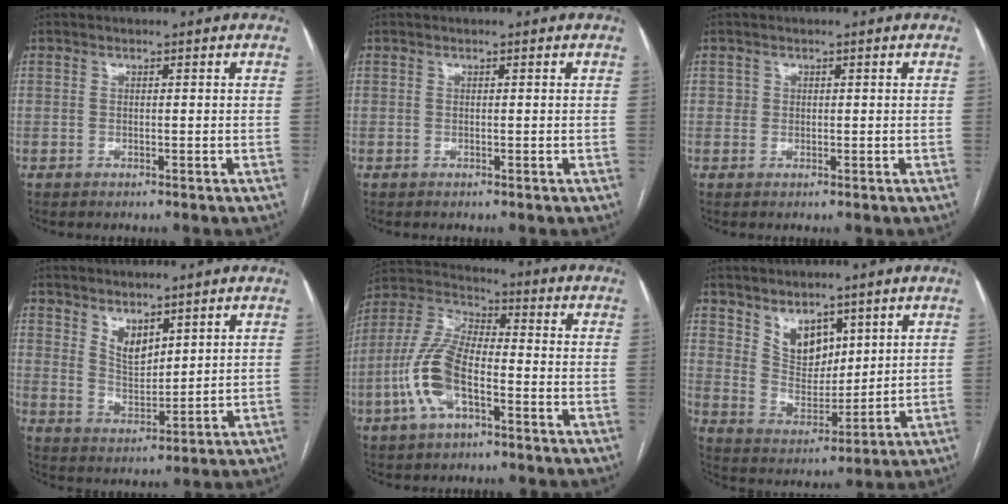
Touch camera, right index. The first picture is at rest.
{"total": 0.0}
{"total": 0.8, "force": [0.2, 0.8, 0.0], "torque": [0.007, 0.003, 0.000]}
{"total": 4.9, "force": [3.3, 2.2, 2.9], "torque": [-0.057, -0.006, 0.073]}
{"total": 11.9, "force": [-4.0, 4.7, 10.2], "torque": [-0.238, 0.011, -0.081]}
{"total": 7.4, "force": [4.6, 4.3, 3.8], "torque": [-0.071, -0.002, 0.099]}